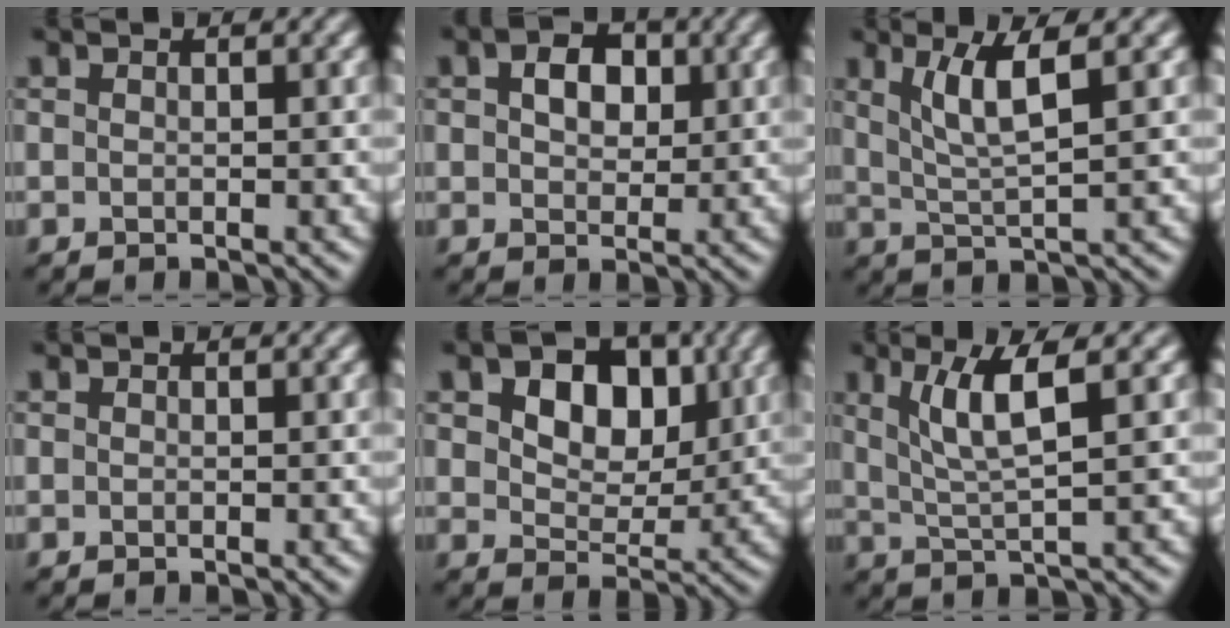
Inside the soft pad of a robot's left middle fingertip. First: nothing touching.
{"total": 3.5, "force": [1.0, 2.4, 2.3], "torque": [-0.041, 0.005, 0.011]}
{"total": 4.6, "force": [1.8, 0.9, 4.1], "torque": [-0.080, -0.002, 0.037]}
{"total": 0.0}
{"total": 6.4, "force": [2.2, 4.2, 4.3], "torque": [-0.071, -0.002, 0.025]}
{"total": 5.1, "force": [1.9, 0.9, 4.7], "torque": [-0.088, -0.002, 0.038]}